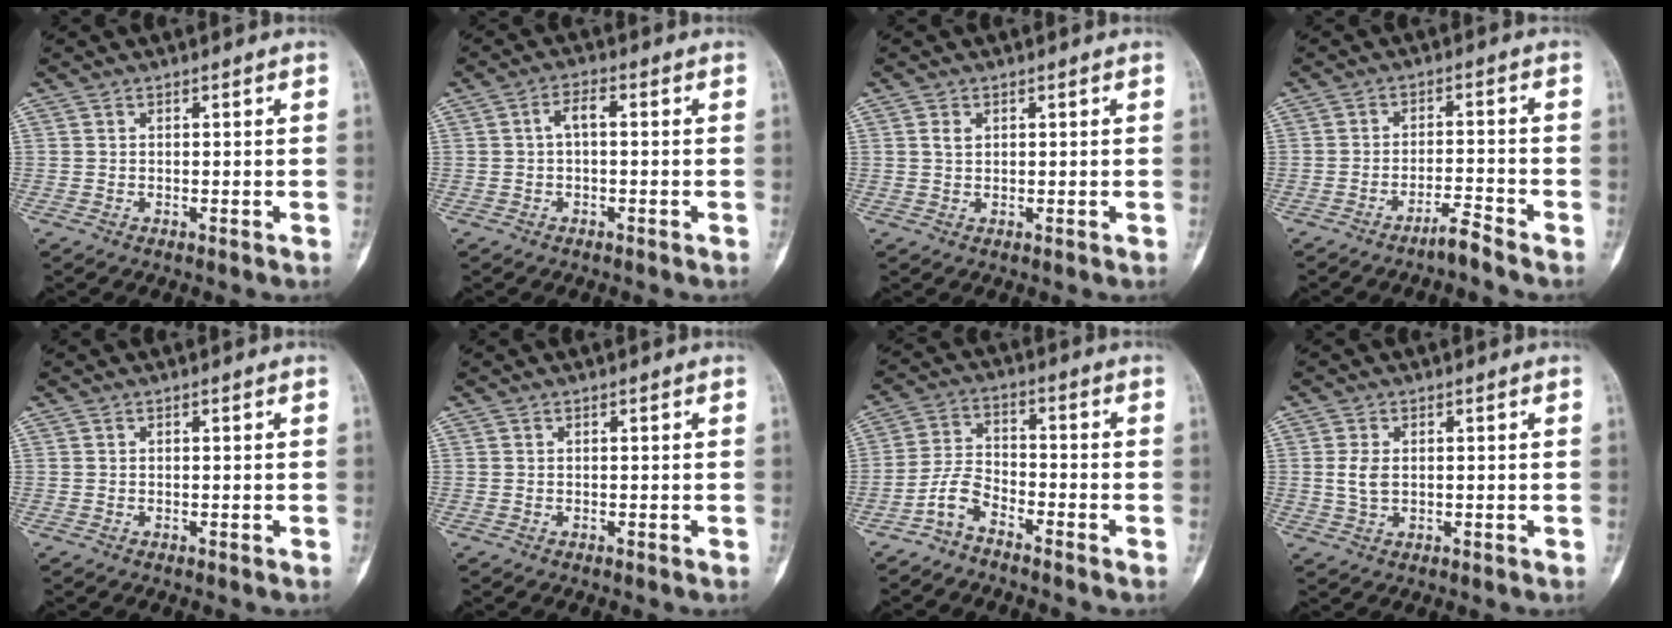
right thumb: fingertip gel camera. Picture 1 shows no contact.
{"total": 3.0, "force": [0.0, 1.3, 2.7], "torque": [-0.046, 0.015, -0.004]}
{"total": 1.5, "force": [0.6, 1.0, 1.0], "torque": [-0.016, 0.001, 0.012]}
{"total": 3.4, "force": [-3.0, -0.3, 1.5], "torque": [-0.027, 0.018, -0.055]}
{"total": 0.0}
{"total": 0.0}
{"total": 5.1, "force": [-4.0, 2.0, 2.6], "torque": [-0.049, 0.037, -0.089]}
{"total": 3.4, "force": [0.3, 2.1, 2.6], "torque": [-0.054, 0.000, 0.008]}